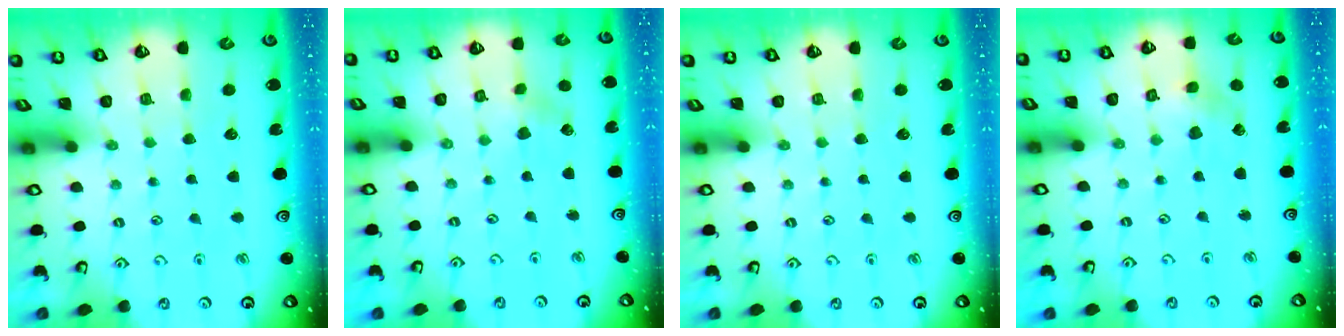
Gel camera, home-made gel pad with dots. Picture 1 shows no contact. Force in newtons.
{"total": 2.7, "press": 2.7, "slide": 0.3}
{"total": 0.0}
{"total": 3.5, "press": 3.5, "slide": 0.4}